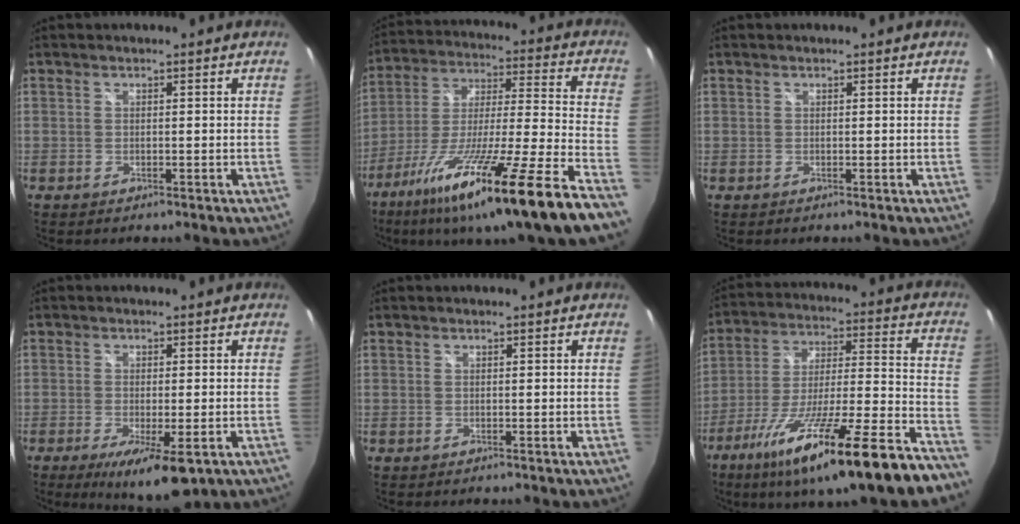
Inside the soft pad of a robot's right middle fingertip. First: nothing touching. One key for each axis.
{"total": 25.9, "fx": -17.7, "fy": -1.2, "fz": 18.9, "tx": -0.313, "ty": -0.071, "tz": -0.293}
{"total": 0.0}
{"total": 9.3, "fx": -4.7, "fy": 2.3, "fz": 7.7, "tx": -0.138, "ty": -0.027, "tz": -0.066}
{"total": 0.0}
{"total": 27.5, "fx": -19.6, "fy": 1.9, "fz": 19.3, "tx": -0.306, "ty": -0.058, "tz": -0.306}